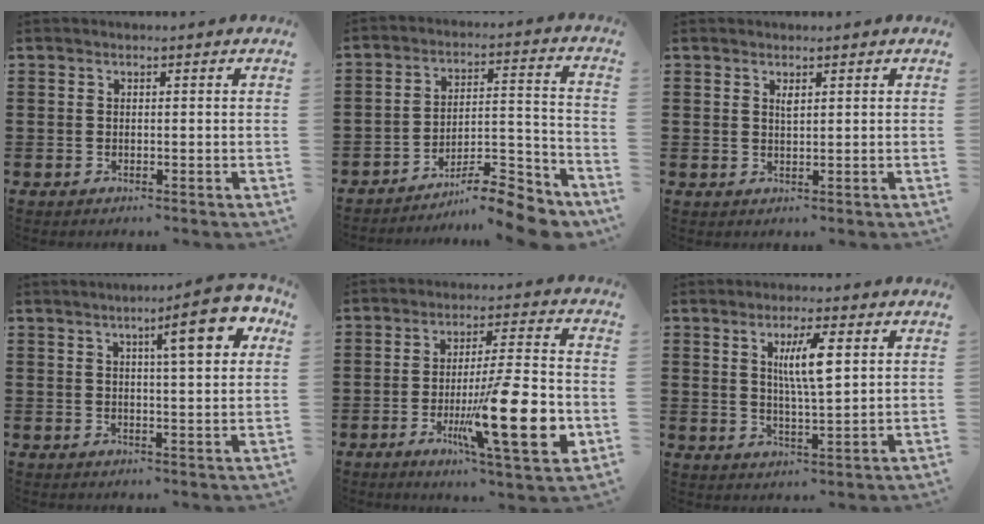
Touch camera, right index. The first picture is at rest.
{"total": 10.6, "force": [-9.6, 1.7, 4.3], "torque": [-0.049, 0.032, -0.182]}
{"total": 1.2, "force": [0.6, 0.3, 0.9], "torque": [-0.020, 0.003, 0.009]}
{"total": 9.4, "force": [4.2, 1.6, 8.3], "torque": [-0.128, -0.006, 0.059]}
{"total": 17.0, "force": [-4.8, 3.2, 16.0], "torque": [-0.263, -0.008, -0.071]}
{"total": 6.6, "force": [2.1, 1.4, 6.1], "torque": [-0.123, 0.006, 0.033]}